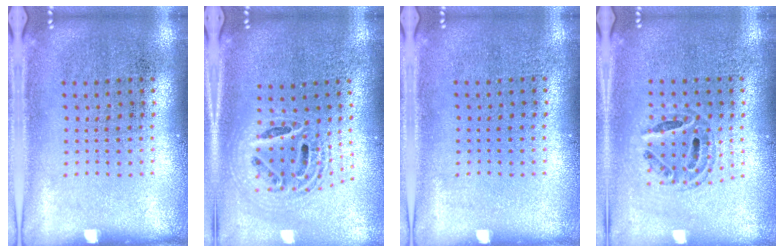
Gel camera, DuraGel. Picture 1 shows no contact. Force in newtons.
{"total": 2.1, "press": 1.7, "slide": 1.2}
{"total": 0.0}
{"total": 0.7, "press": 0.7, "slide": 0.3}